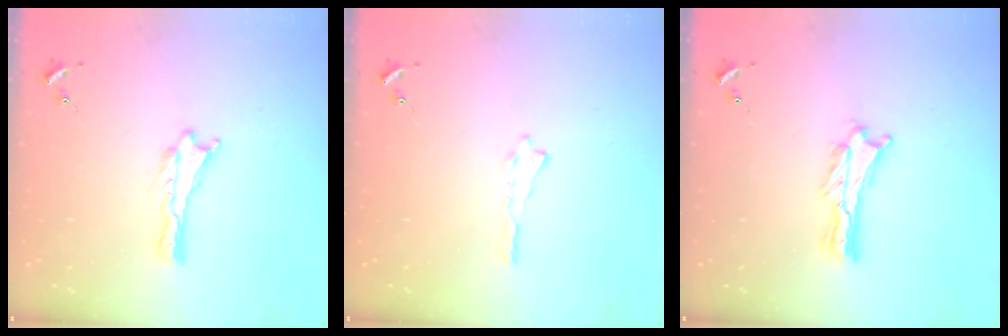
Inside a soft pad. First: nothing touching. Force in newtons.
{"total": 0.0}
{"total": 1.3, "press": 1.3, "slide": 0.3}